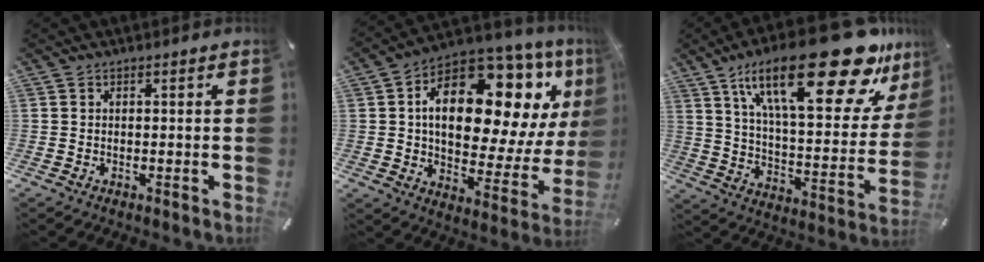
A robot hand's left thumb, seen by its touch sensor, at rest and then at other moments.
{"total": 22.3, "force": [8.1, 12.1, 16.8], "torque": [-0.253, -0.057, 0.133]}
{"total": 31.5, "force": [18.4, 10.5, 23.2], "torque": [-0.359, -0.111, 0.298]}